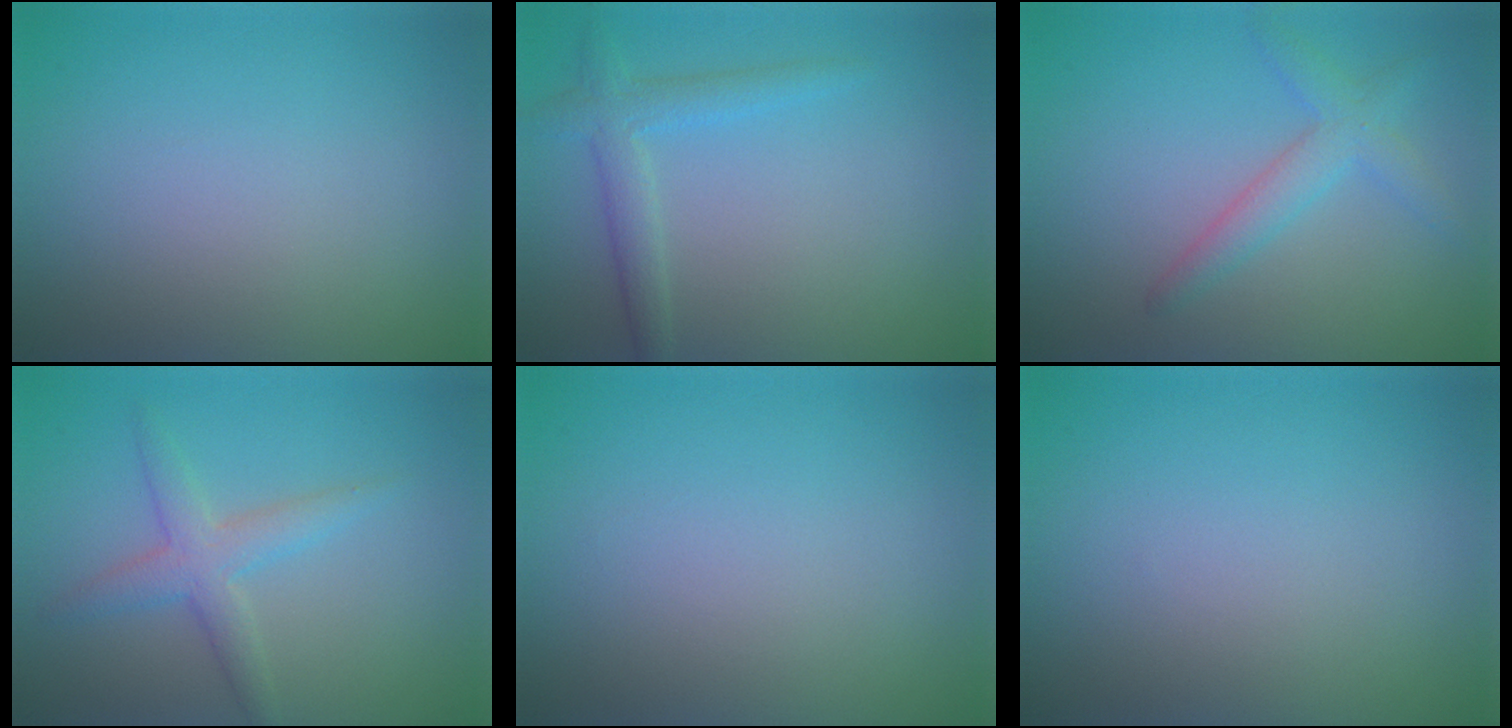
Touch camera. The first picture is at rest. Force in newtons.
{"total": 2.6, "press": 2.6, "slide": 0.1}
{"total": 2.7, "press": 2.7, "slide": 0.1}
{"total": 2.9, "press": 2.9, "slide": 0.0}
{"total": 0.0}
{"total": 0.0}